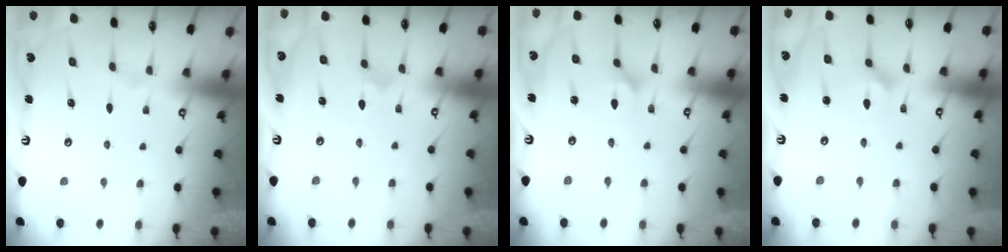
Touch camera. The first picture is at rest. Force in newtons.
{"total": 2.1, "press": 2.1, "slide": 0.6}
{"total": 2.9, "press": 2.9, "slide": 0.2}
{"total": 3.8, "press": 3.7, "slide": 0.4}